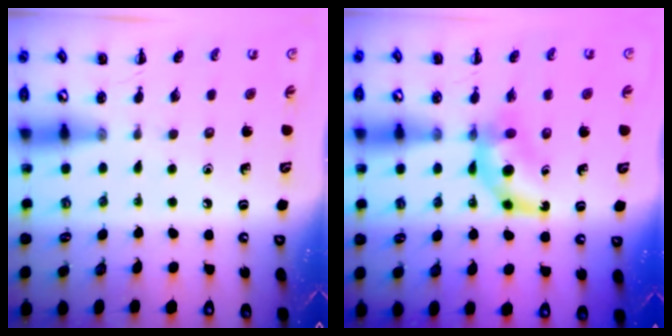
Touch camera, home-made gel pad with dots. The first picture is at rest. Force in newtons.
{"total": 6.2, "press": 6.1, "slide": 0.8}